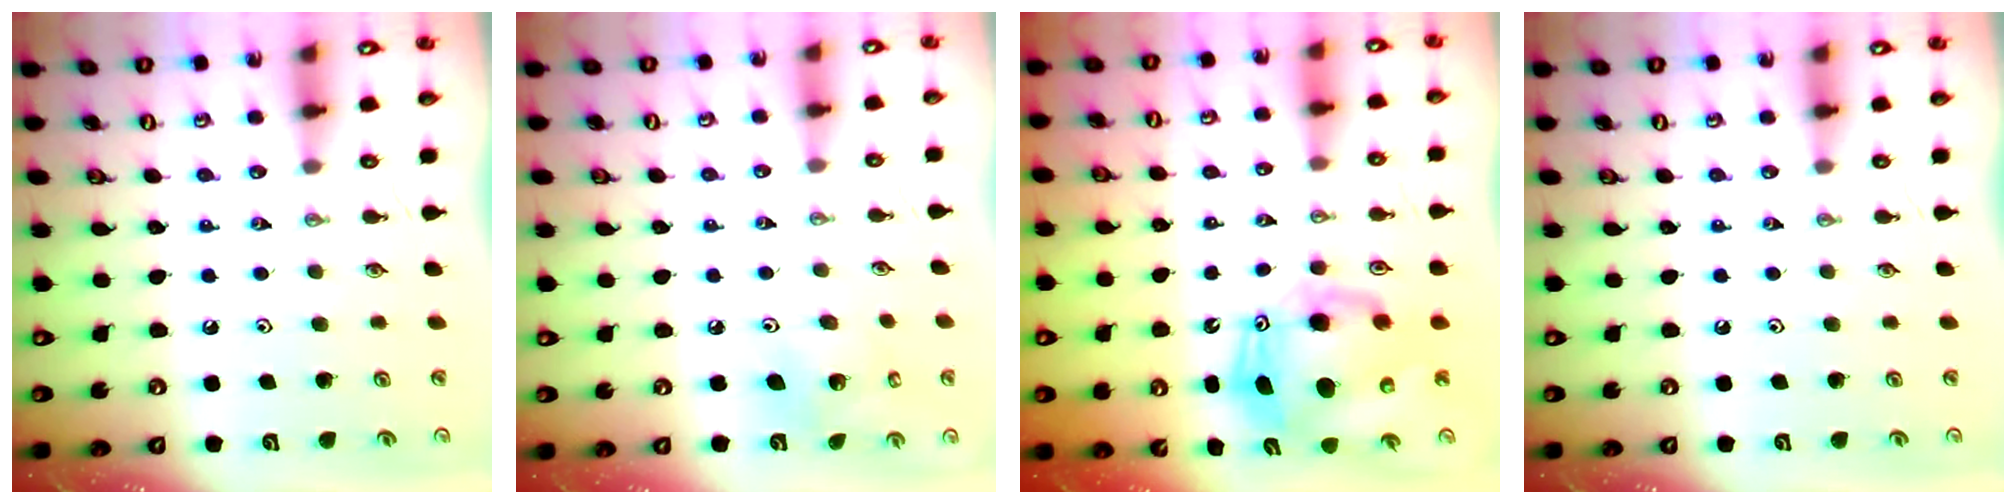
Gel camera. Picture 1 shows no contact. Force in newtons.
{"total": 5.5, "press": 5.5, "slide": 0.3}
{"total": 12.8, "press": 12.6, "slide": 2.3}
{"total": 0.0}